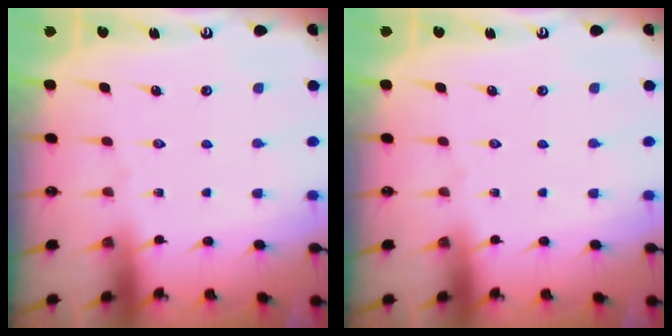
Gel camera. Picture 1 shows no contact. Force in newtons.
{"total": 0.0}